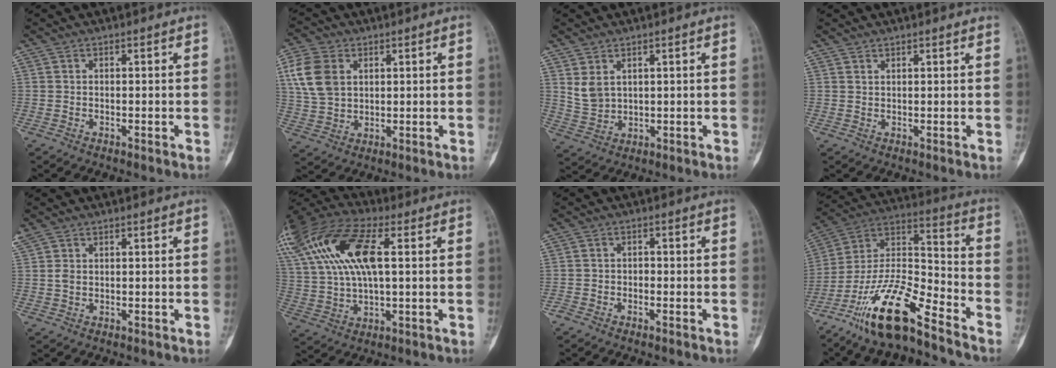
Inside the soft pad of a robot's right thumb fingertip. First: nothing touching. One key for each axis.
{"total": 9.8, "fx": 2.8, "fy": 7.0, "fz": 6.2, "tx": -0.125, "ty": -0.001, "tz": 0.059}
{"total": 4.5, "fx": 1.9, "fy": 3.1, "fz": 2.7, "tx": -0.047, "ty": -0.011, "tz": 0.052}
{"total": 1.5, "fx": 1.4, "fy": 0.3, "fz": 0.2, "tx": 0.008, "ty": -0.004, "tz": 0.020}
{"total": 2.1, "fx": 0.6, "fy": 1.5, "fz": 1.3, "tx": -0.039, "ty": 0.009, "tz": 0.021}
{"total": 23.6, "fx": 7.1, "fy": 10.7, "fz": 19.8, "tx": -0.448, "ty": 0.033, "tz": 0.128}
{"total": 2.0, "fx": -1.6, "fy": 1.1, "fz": 0.5, "tx": -0.006, "ty": 0.011, "tz": -0.031}
{"total": 18.0, "fx": -12.7, "fy": 4.6, "fz": 11.9, "tx": -0.216, "ty": 0.080, "tz": -0.235}